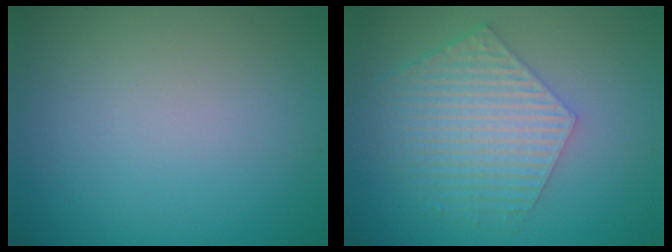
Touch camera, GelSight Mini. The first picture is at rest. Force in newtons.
{"total": 5.6, "press": 4.2, "slide": 3.7}